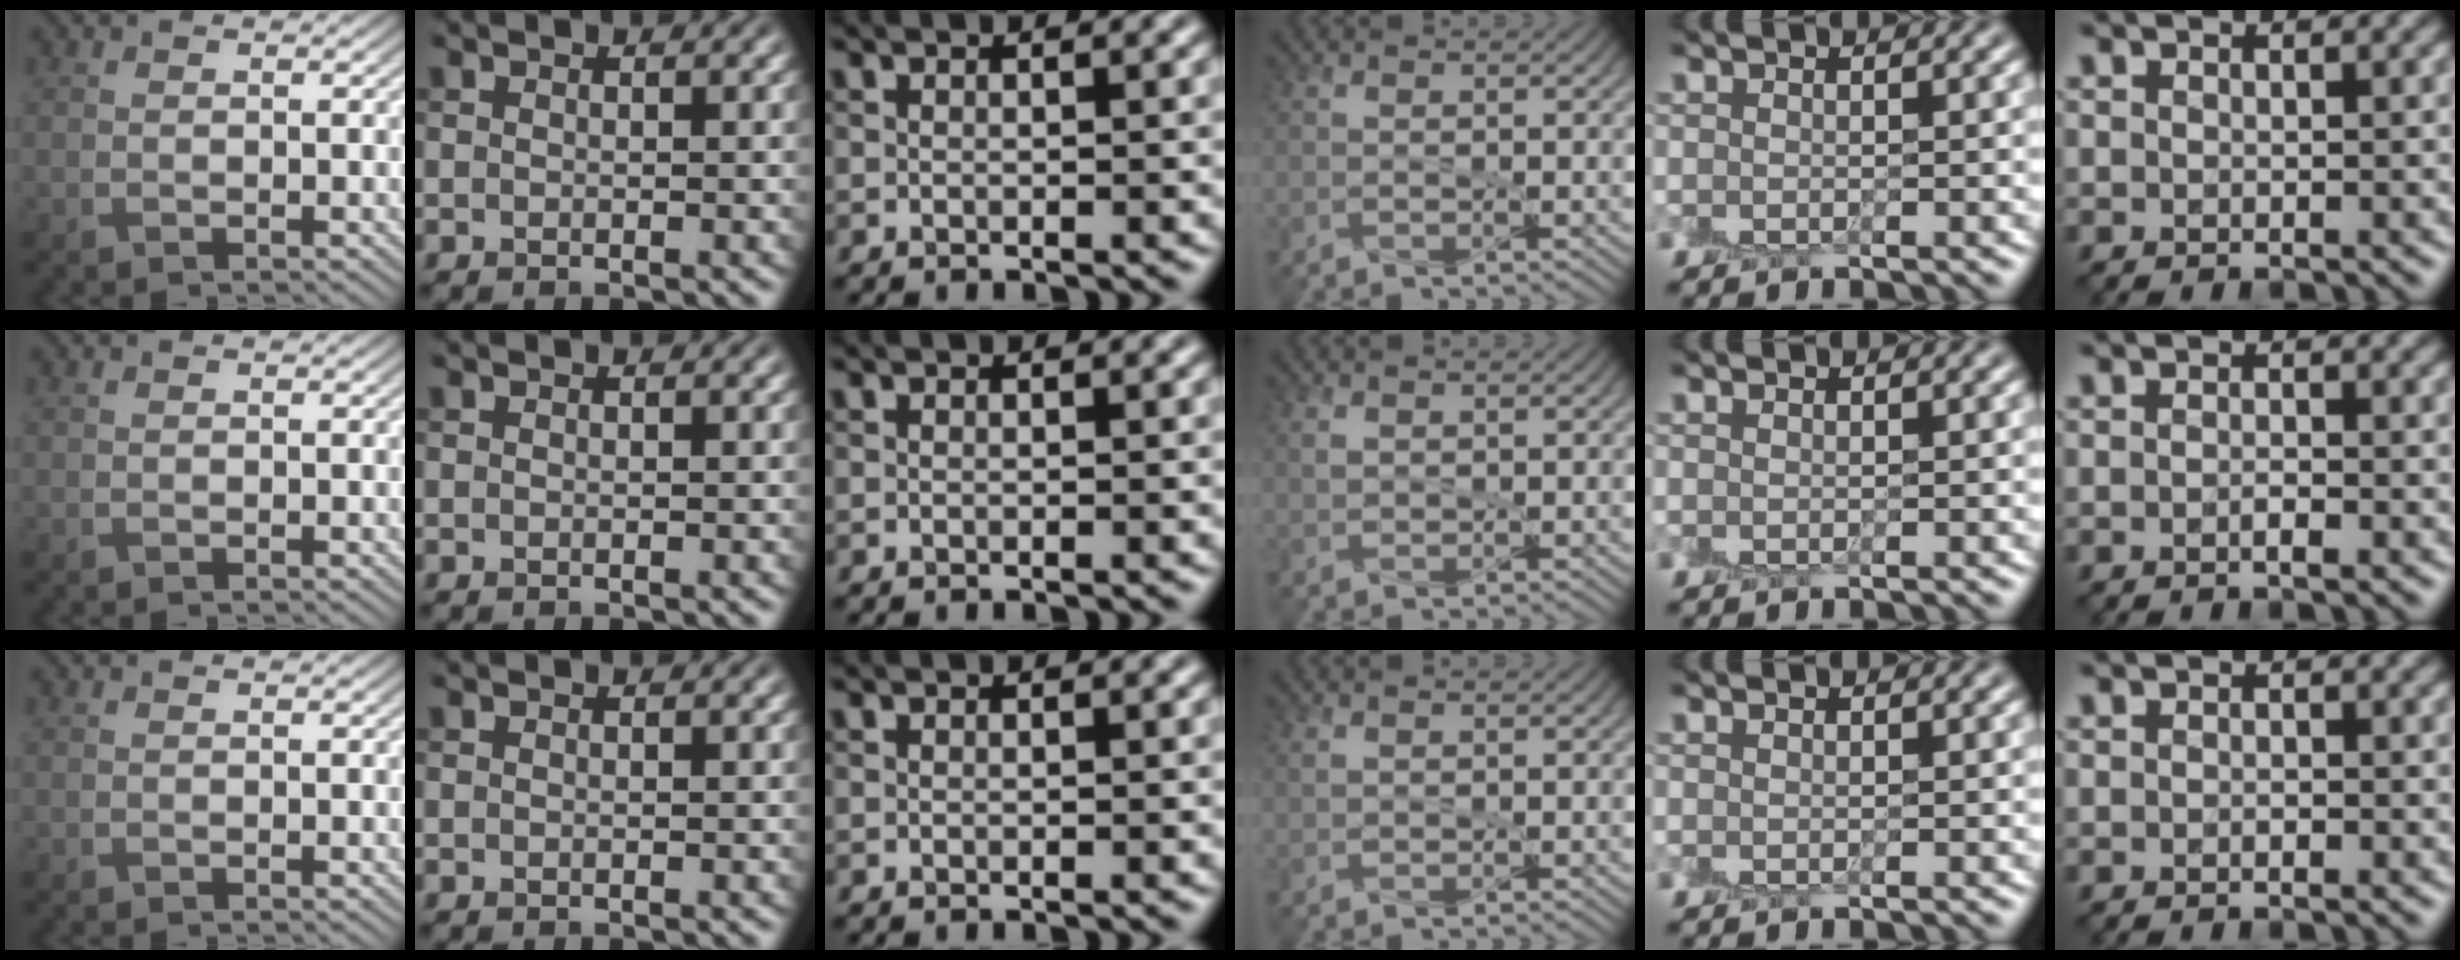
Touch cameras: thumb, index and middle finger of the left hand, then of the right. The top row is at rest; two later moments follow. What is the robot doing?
{"motion": "peel", "object": "sticky note"}